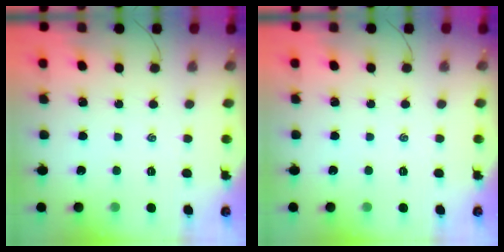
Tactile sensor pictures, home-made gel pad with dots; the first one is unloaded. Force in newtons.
{"total": 0.0}